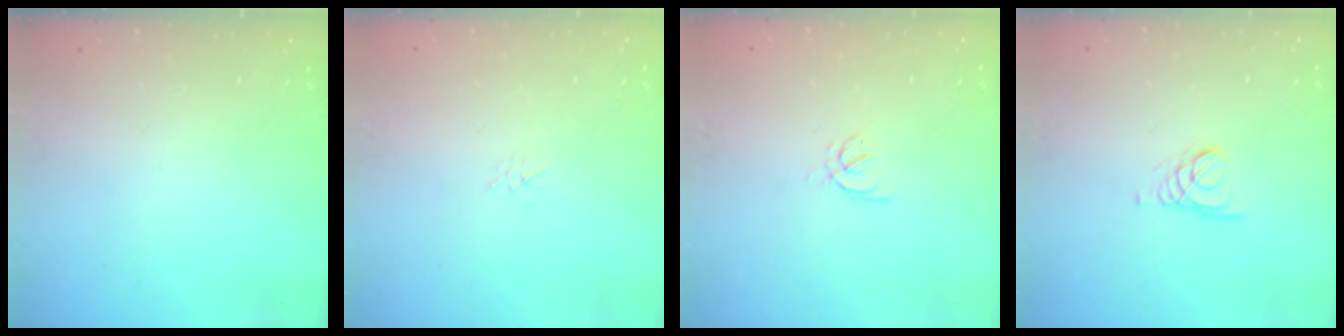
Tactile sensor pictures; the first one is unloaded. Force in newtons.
{"total": 3.7, "press": 3.6, "slide": 0.5}
{"total": 2.4, "press": 2.4, "slide": 0.5}
{"total": 1.4, "press": 1.4, "slide": 0.2}